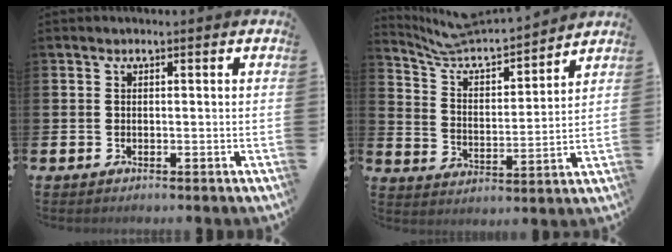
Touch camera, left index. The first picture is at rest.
{"total": 7.1, "force": [6.9, 1.3, 1.4], "torque": [-0.063, -0.061, 0.117]}